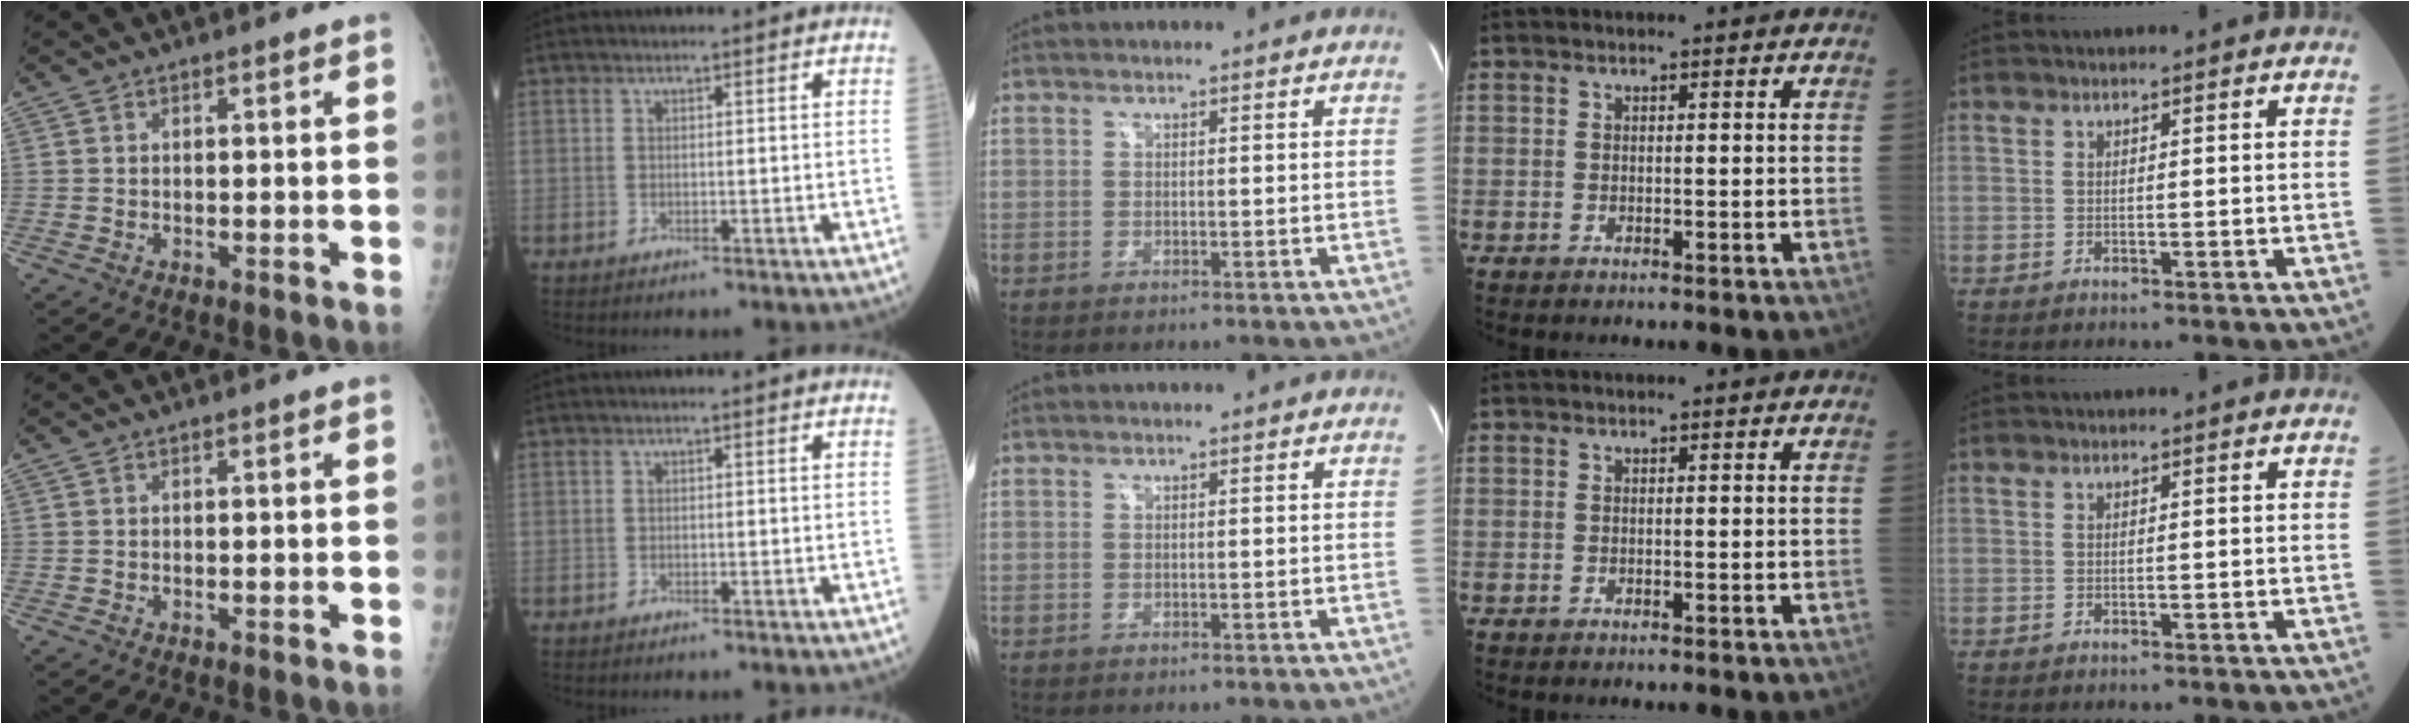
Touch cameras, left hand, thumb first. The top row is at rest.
{}